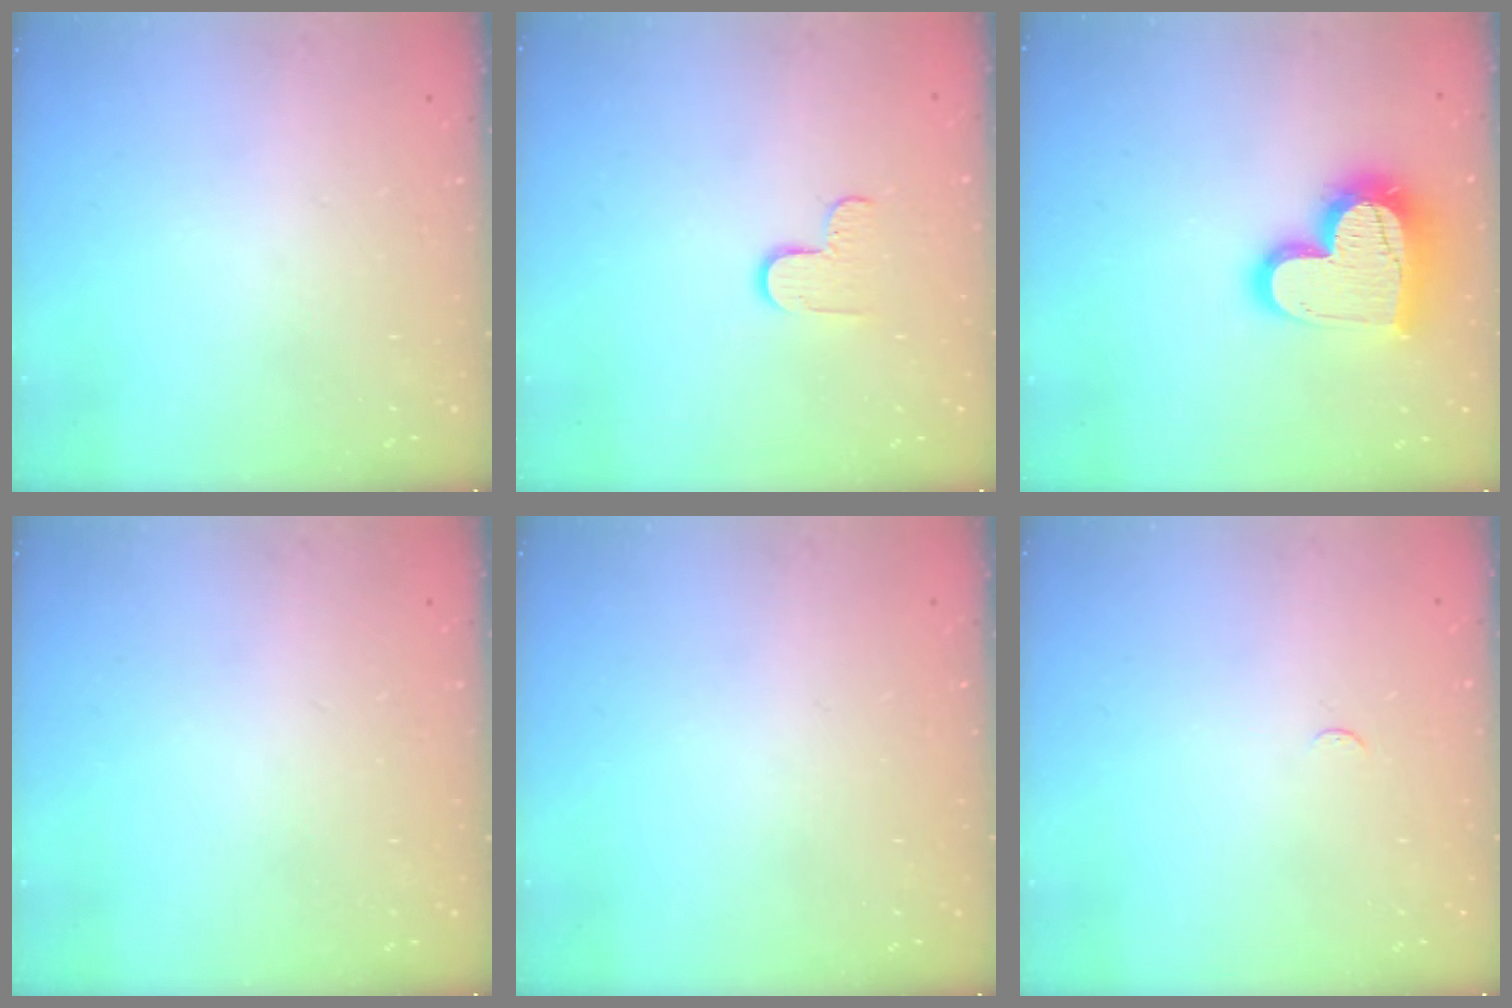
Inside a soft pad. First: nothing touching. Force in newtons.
{"total": 5.1, "press": 5.0, "slide": 0.5}
{"total": 20.1, "press": 20.0, "slide": 1.5}
{"total": 0.0}
{"total": 0.0}
{"total": 2.9, "press": 2.8, "slide": 0.4}